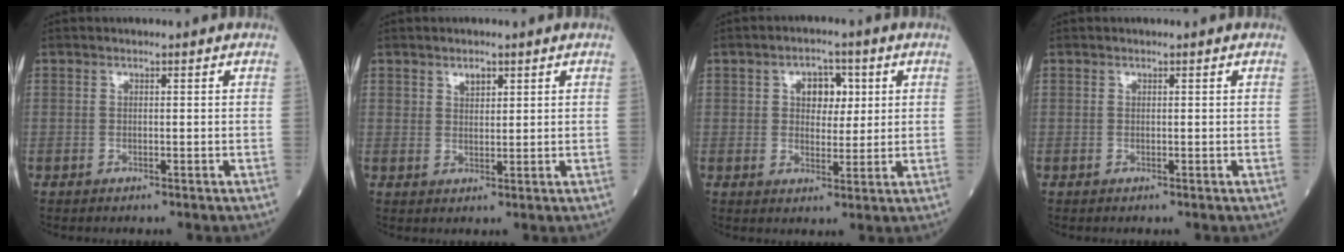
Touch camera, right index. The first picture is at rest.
{"total": 2.2, "force": [1.4, 1.2, 1.2], "torque": [-0.020, -0.001, 0.026]}
{"total": 5.2, "force": [1.6, 3.3, 3.7], "torque": [-0.052, 0.013, 0.025]}
{"total": 0.0}